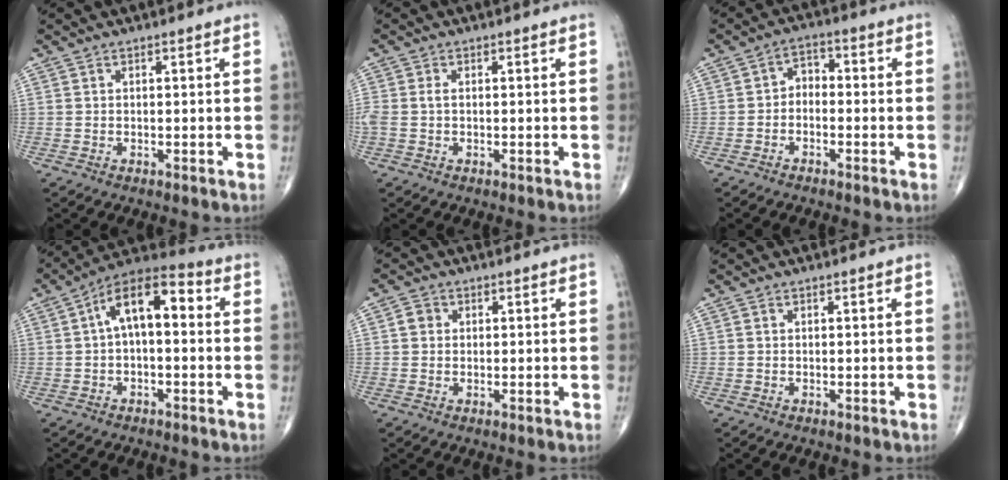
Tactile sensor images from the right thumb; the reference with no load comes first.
{"total": 2.2, "force": [0.0, 1.3, 1.7], "torque": [-0.055, 0.005, -0.001]}
{"total": 3.5, "force": [-1.3, 2.5, 2.2], "torque": [-0.020, 0.027, -0.036]}
{"total": 11.1, "force": [1.2, 5.4, 9.6], "torque": [-0.148, 0.041, 0.006]}
{"total": 2.2, "force": [0.4, 2.0, 0.8], "torque": [-0.007, 0.003, 0.005]}
{"total": 0.0}